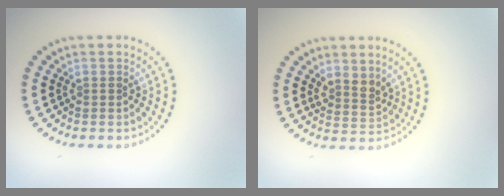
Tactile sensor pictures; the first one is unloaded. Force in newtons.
{"total": 2.1, "press": 1.7, "slide": 1.2}